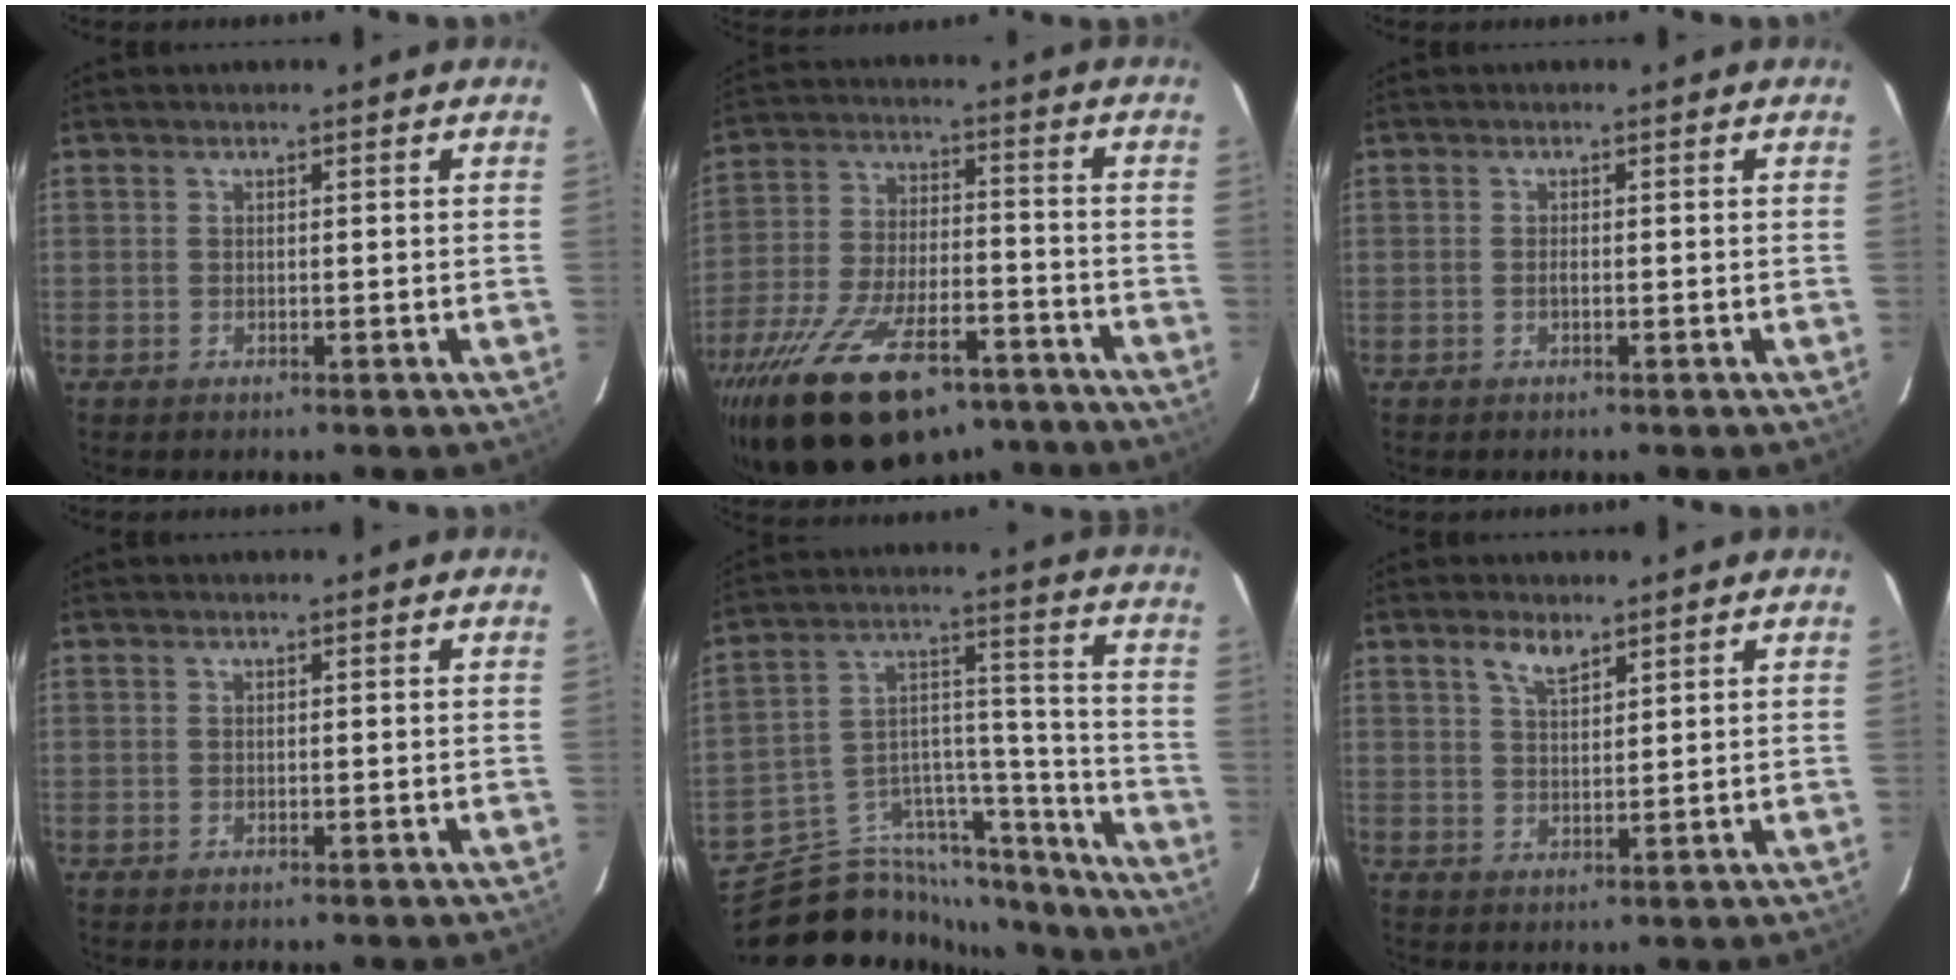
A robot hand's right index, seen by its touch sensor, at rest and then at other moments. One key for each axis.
{"total": 25.8, "fx": -18.4, "fy": 10.5, "fz": 14.8, "tx": -0.287, "ty": -0.027, "tz": -0.281}
{"total": 0.6, "fx": -0.2, "fy": 0.1, "fz": 0.5, "tx": -0.009, "ty": 0.000, "tz": -0.005}
{"total": 0.0}
{"total": 22.1, "fx": -18.0, "fy": 10.4, "fz": 7.4, "tx": -0.133, "ty": 0.080, "tz": -0.257}
{"total": 3.7, "fx": 2.7, "fy": 1.4, "fz": 2.2, "tx": -0.039, "ty": 0.003, "tz": 0.049}